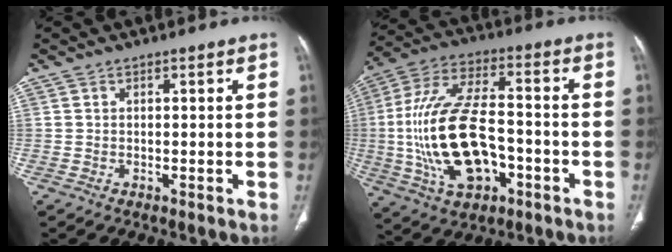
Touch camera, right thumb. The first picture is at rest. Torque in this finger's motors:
{"motor_torque": [1.73, 3.08, 2.41, -0.36, 0.78]}